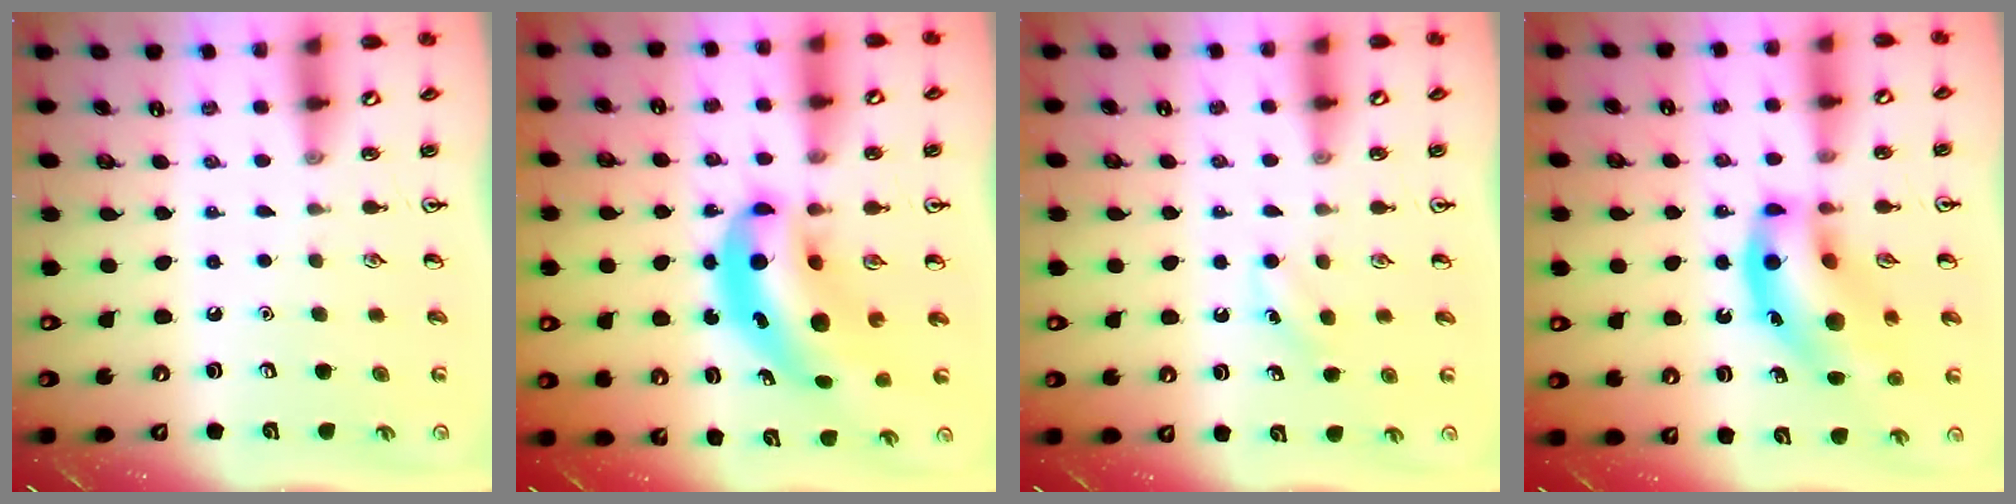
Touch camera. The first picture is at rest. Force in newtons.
{"total": 10.9, "press": 10.3, "slide": 3.5}
{"total": 3.4, "press": 3.2, "slide": 1.1}
{"total": 17.3, "press": 17.0, "slide": 3.2}